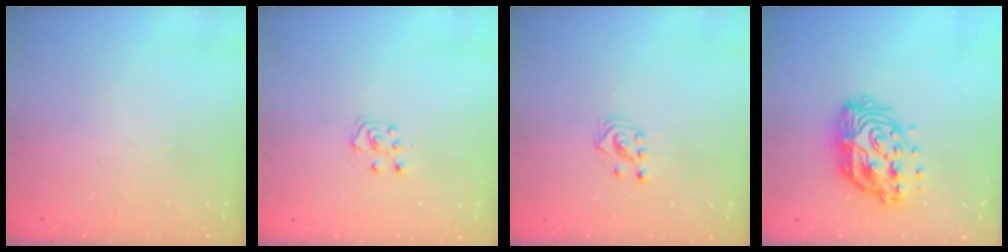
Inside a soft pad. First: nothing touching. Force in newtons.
{"total": 4.8, "press": 4.8, "slide": 0.5}
{"total": 2.9, "press": 2.9, "slide": 0.3}
{"total": 15.0, "press": 14.9, "slide": 1.3}